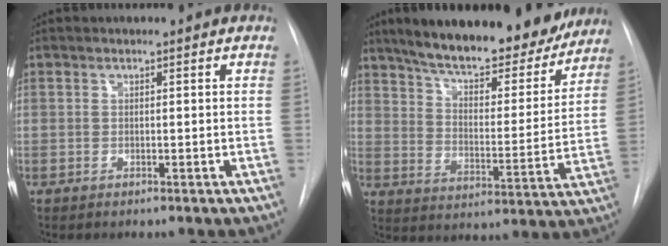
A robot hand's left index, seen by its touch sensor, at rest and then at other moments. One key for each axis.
{"total": 22.7, "fx": 19.2, "fy": 5.9, "fz": 10.6, "tx": -0.163, "ty": -0.007, "tz": 0.268}